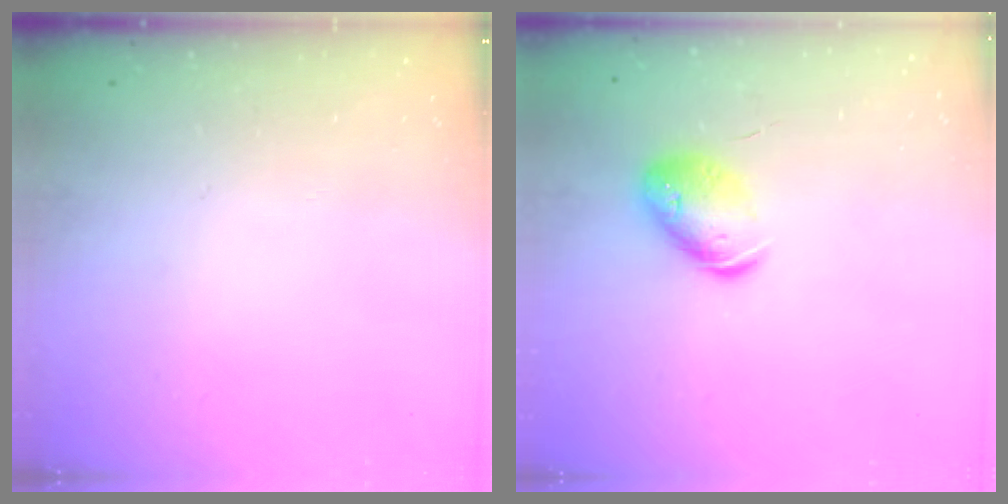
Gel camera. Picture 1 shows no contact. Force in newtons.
{"total": 12.4, "press": 12.3, "slide": 1.1}